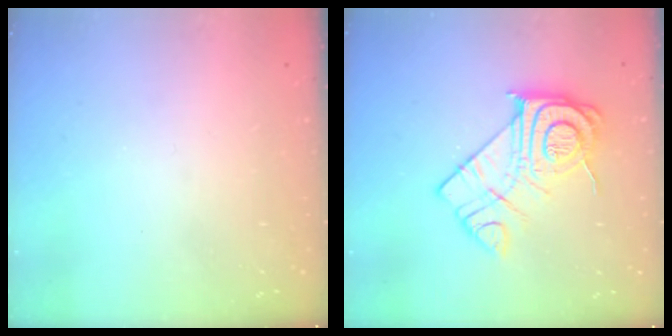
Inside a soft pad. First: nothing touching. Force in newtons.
{"total": 15.7, "press": 15.6, "slide": 1.4}